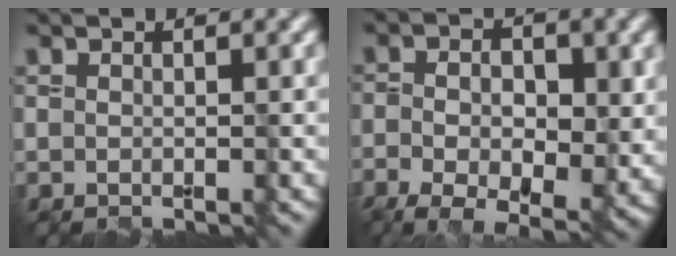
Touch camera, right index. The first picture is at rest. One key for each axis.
{"total": 7.8, "fx": -2.2, "fy": 3.9, "fz": 6.3, "tx": -0.086, "ty": -0.003, "tz": -0.029}